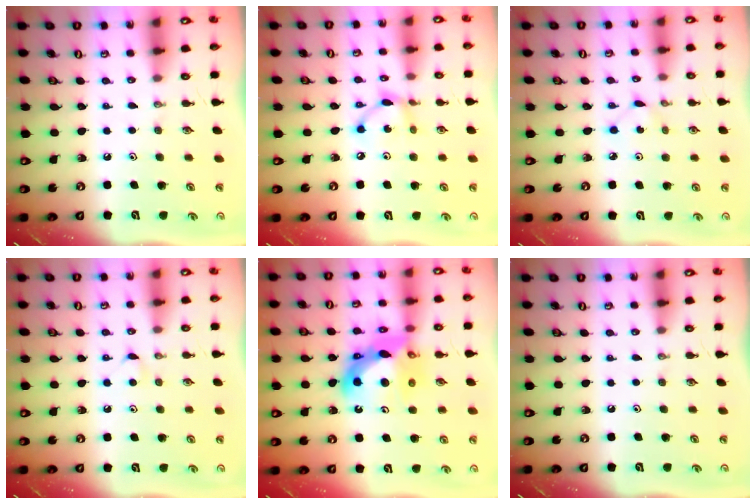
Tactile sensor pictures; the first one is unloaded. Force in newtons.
{"total": 6.9, "press": 6.9, "slide": 0.1}
{"total": 2.6, "press": 2.6, "slide": 0.3}
{"total": 3.7, "press": 3.6, "slide": 0.6}
{"total": 13.8, "press": 13.7, "slide": 1.5}
{"total": 0.0}